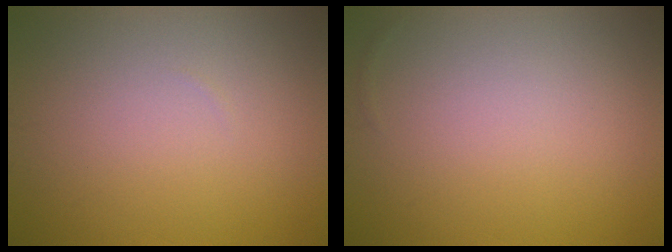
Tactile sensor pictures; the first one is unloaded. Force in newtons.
{"total": 0.0}